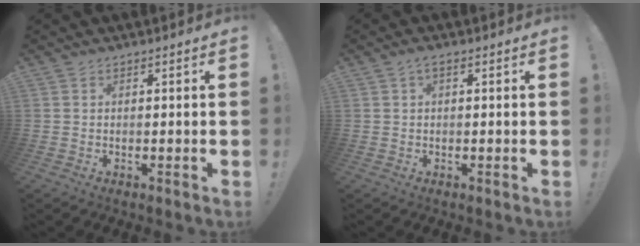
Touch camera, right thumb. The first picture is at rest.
{"total": 1.5, "force": [0.0, 0.6, 1.3], "torque": [-0.025, 0.006, 0.000]}